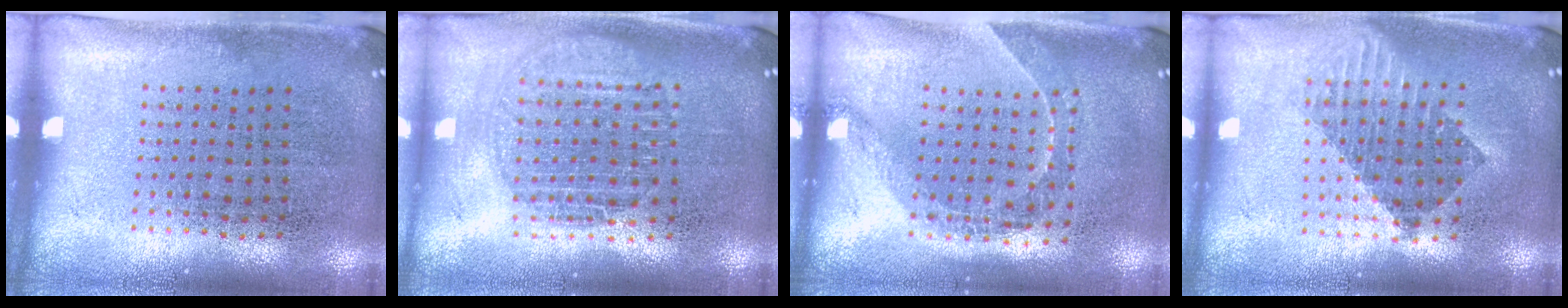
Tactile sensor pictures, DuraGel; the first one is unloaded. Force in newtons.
{"total": 1.7, "press": 1.5, "slide": 0.9}
{"total": 1.6, "press": 1.3, "slide": 1.0}
{"total": 1.6, "press": 1.4, "slide": 0.9}